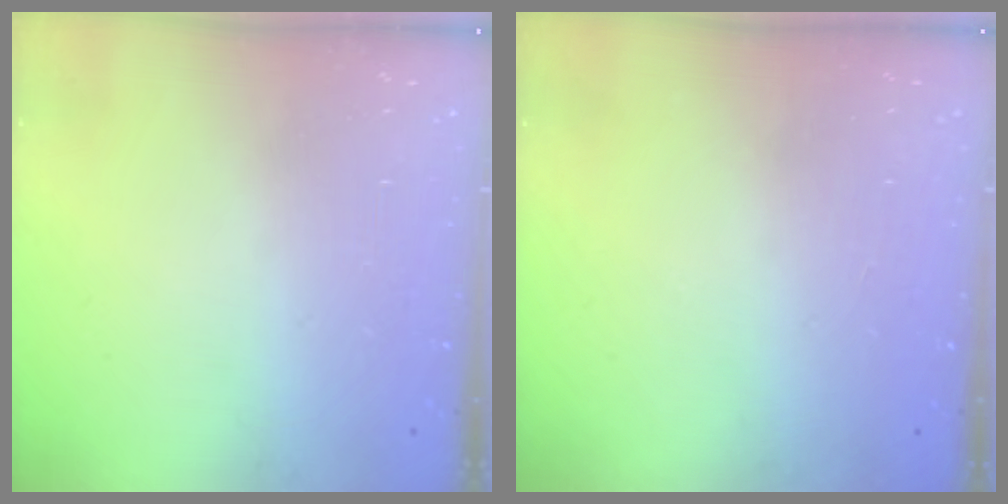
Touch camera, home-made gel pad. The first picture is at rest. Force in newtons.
{"total": 0.0}